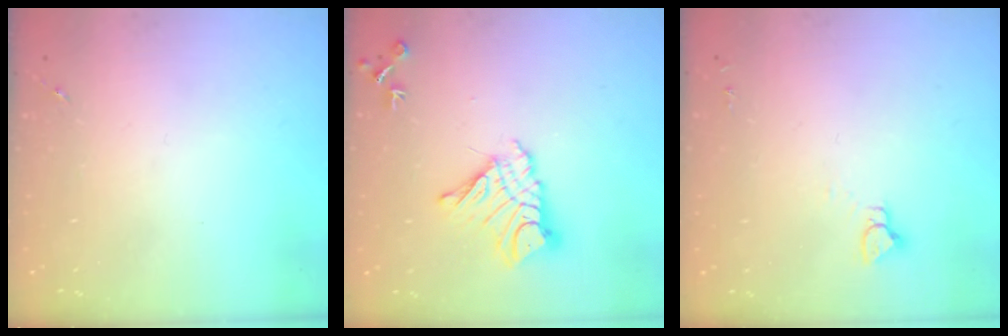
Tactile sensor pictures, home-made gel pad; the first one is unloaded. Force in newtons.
{"total": 13.7, "press": 13.7, "slide": 1.3}
{"total": 3.3, "press": 3.3, "slide": 0.2}